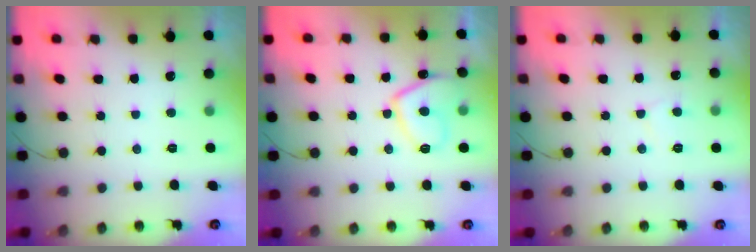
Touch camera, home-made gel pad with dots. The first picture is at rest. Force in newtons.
{"total": 9.1, "press": 8.9, "slide": 1.5}
{"total": 3.2, "press": 3.2, "slide": 0.5}